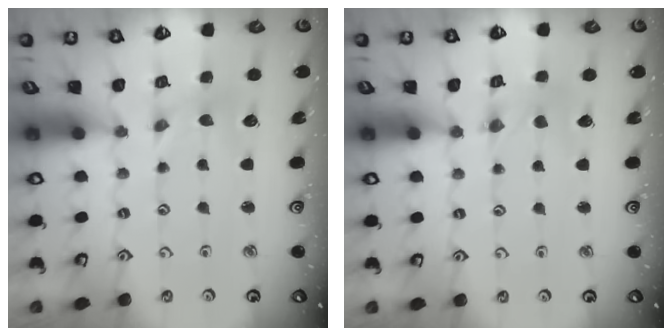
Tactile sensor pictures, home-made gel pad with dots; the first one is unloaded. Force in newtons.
{"total": 0.0}